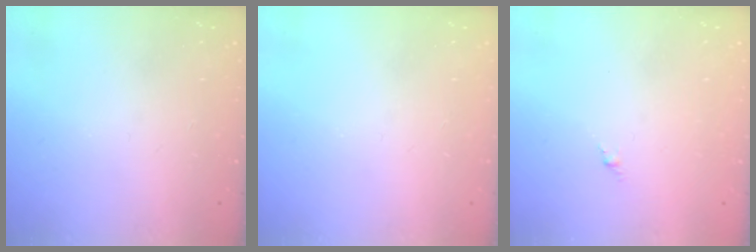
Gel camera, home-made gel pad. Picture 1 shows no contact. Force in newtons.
{"total": 0.0}
{"total": 0.0}